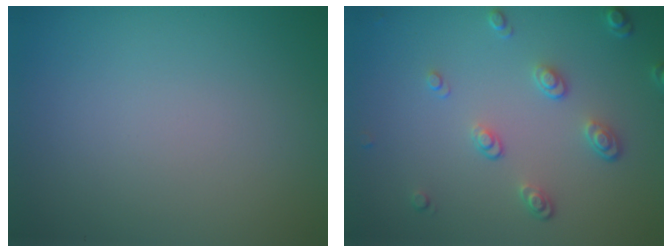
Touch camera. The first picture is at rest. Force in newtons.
{"total": 2.6, "press": 1.7, "slide": 2.0}